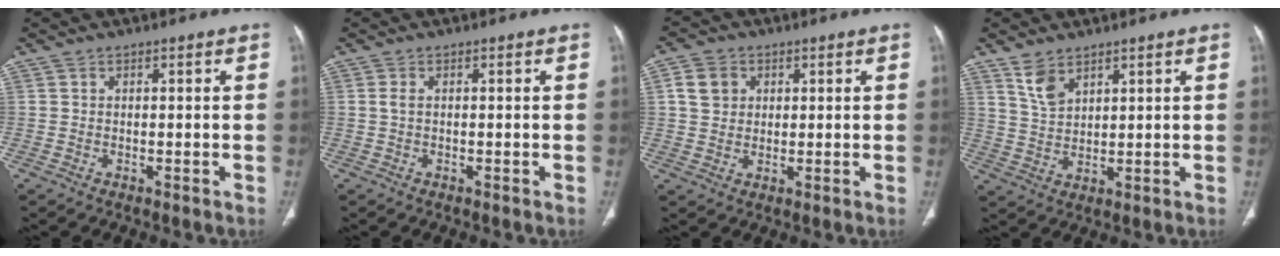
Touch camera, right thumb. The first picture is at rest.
{"total": 1.1, "force": [0.3, 0.3, 1.1], "torque": [-0.031, 0.000, 0.006]}
{"total": 5.4, "force": [1.7, 4.5, 2.4], "torque": [-0.029, -0.001, 0.033]}
{"total": 5.0, "force": [3.5, 2.5, 2.6], "torque": [-0.042, -0.018, 0.079]}